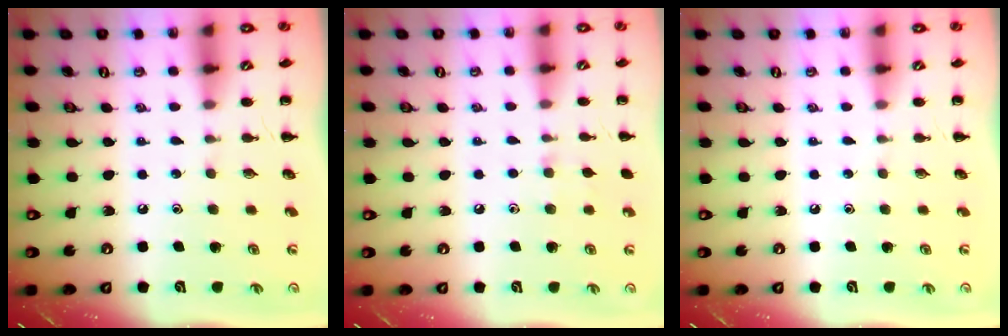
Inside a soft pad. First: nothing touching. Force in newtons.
{"total": 5.8, "press": 5.5, "slide": 1.8}
{"total": 0.0}